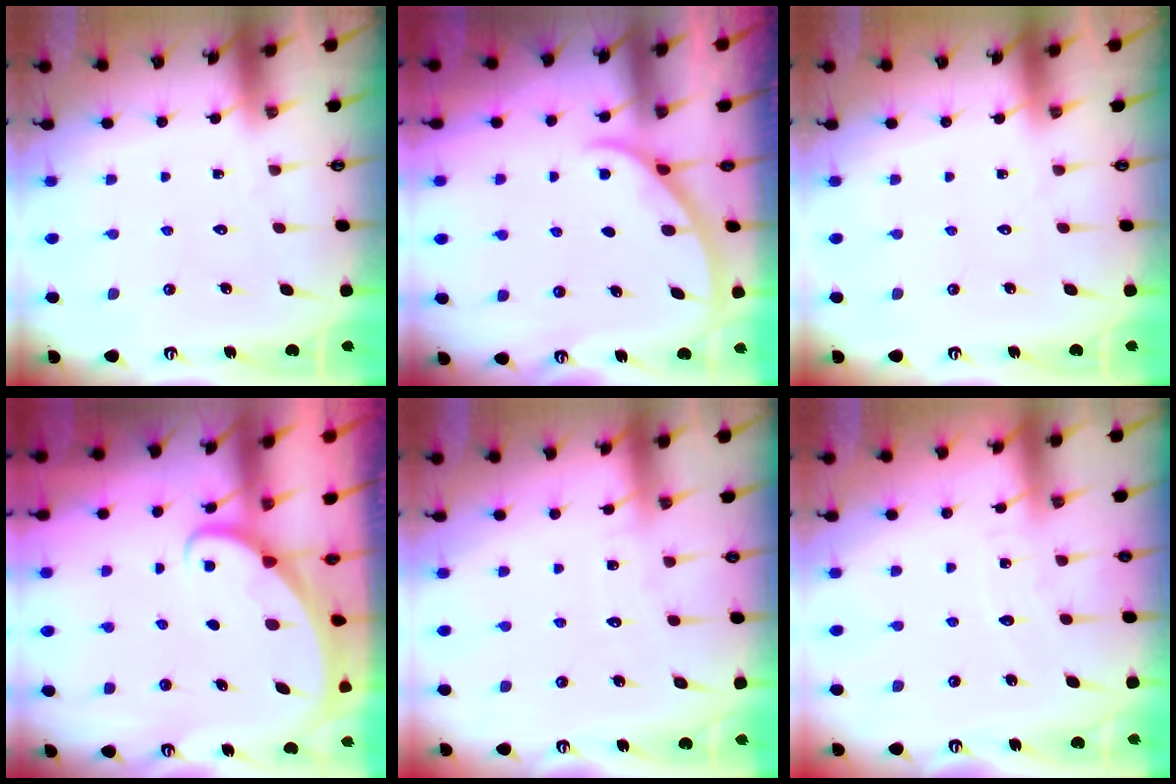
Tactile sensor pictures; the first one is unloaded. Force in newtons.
{"total": 2.4, "press": 2.3, "slide": 0.3}
{"total": 0.0}
{"total": 1.8, "press": 1.8, "slide": 0.0}
{"total": 2.8, "press": 2.8, "slide": 0.2}
{"total": 5.1, "press": 5.0, "slide": 0.4}